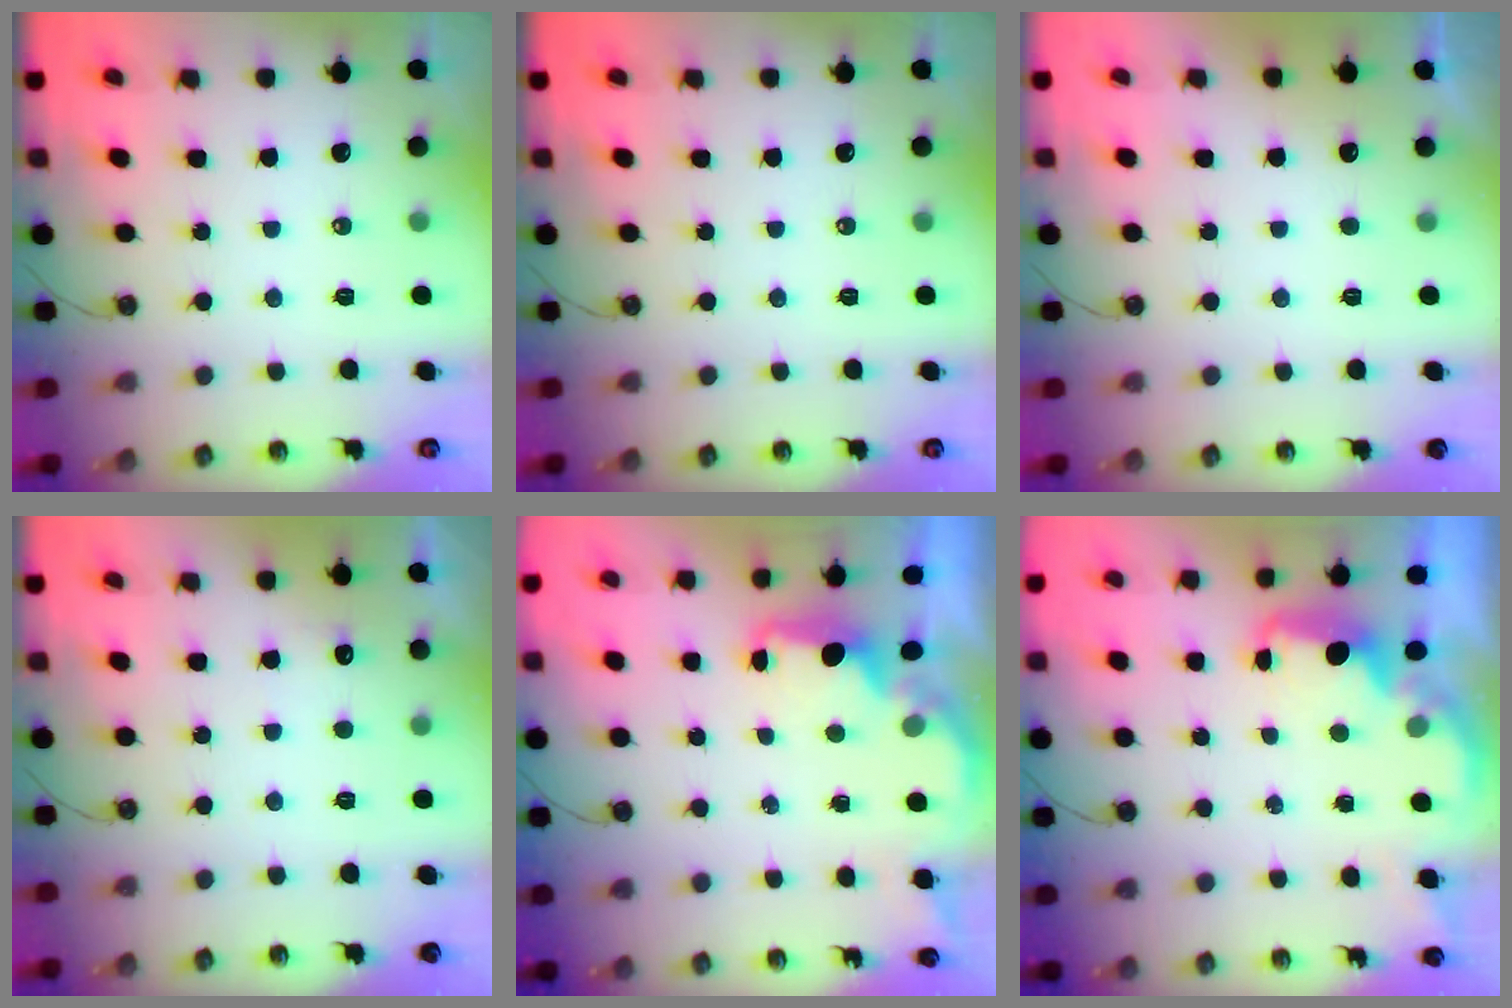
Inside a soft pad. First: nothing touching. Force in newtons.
{"total": 0.0}
{"total": 0.8, "press": 0.5, "slide": 0.6}
{"total": 4.8, "press": 4.7, "slide": 1.1}
{"total": 1.8, "press": 1.6, "slide": 0.8}
{"total": 2.1, "press": 2.0, "slide": 0.7}